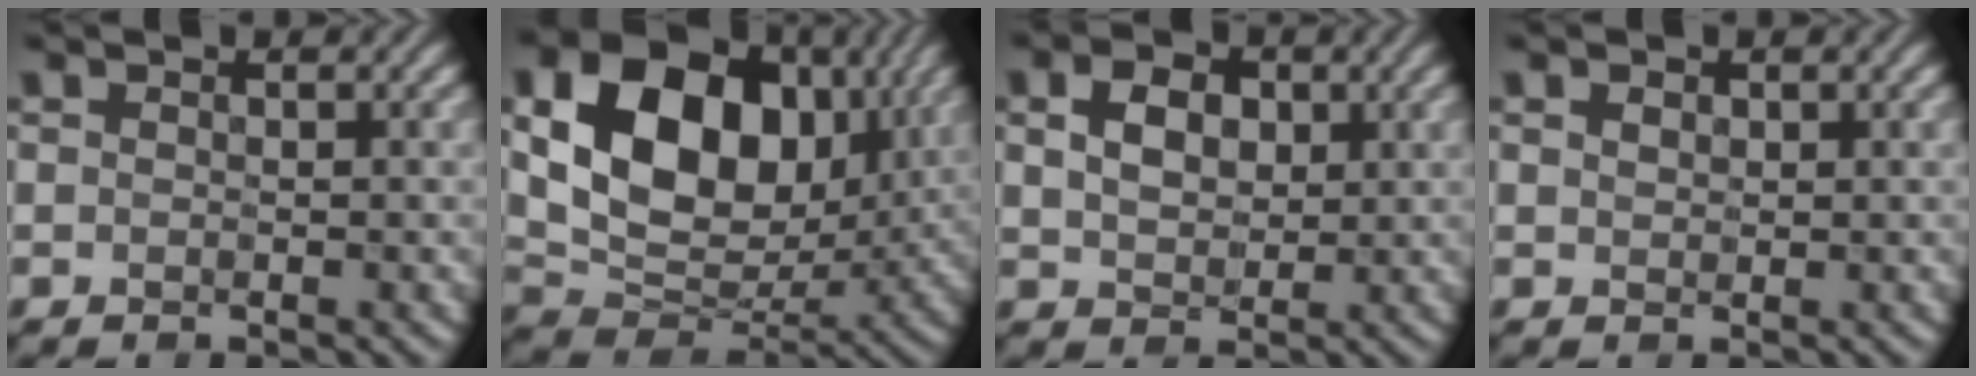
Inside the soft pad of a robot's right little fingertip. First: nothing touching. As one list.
[{"total": 13.9, "force": [3.2, 9.8, 9.3], "torque": [-0.167, 0.007, 0.059]}, {"total": 3.5, "force": [0.6, 2.5, 2.3], "torque": [-0.048, 0.002, 0.008]}, {"total": 0.8, "force": [0.3, 0.6, 0.4], "torque": [-0.010, 0.002, 0.007]}]